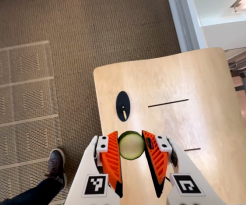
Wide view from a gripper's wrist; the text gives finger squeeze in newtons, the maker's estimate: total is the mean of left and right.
{"total": 10.2, "left": 10.2, "right": 10.2}